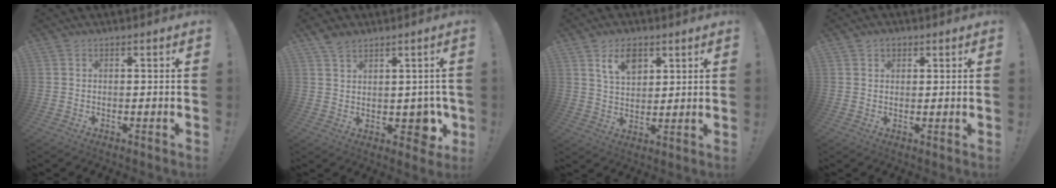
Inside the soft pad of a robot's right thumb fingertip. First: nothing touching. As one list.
[{"total": 9.4, "force": [2.8, 7.2, 5.4], "torque": [-0.071, -0.019, 0.068]}, {"total": 8.5, "force": [4.8, 5.1, 4.9], "torque": [-0.079, -0.014, 0.089]}, {"total": 2.4, "force": [1.1, 2.0, 0.7], "torque": [-0.003, -0.003, 0.019]}]